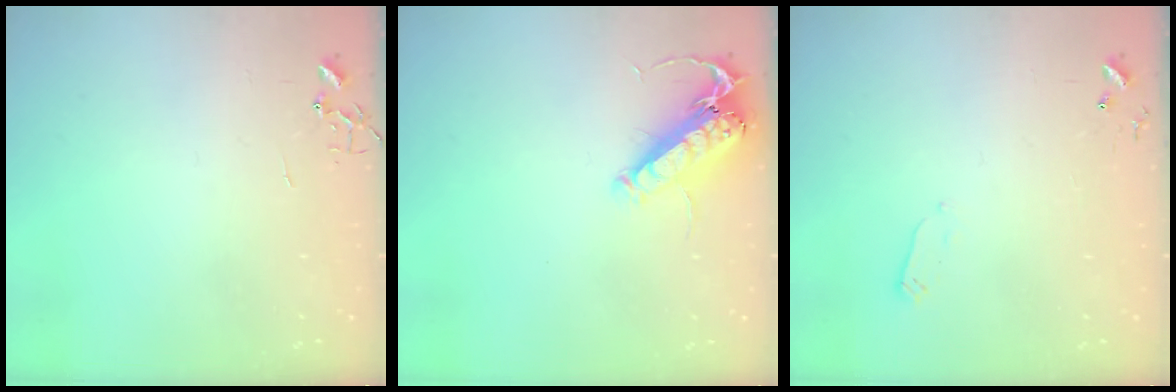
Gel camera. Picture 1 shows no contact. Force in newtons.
{"total": 14.4, "press": 14.2, "slide": 2.0}
{"total": 2.4, "press": 2.4, "slide": 0.4}